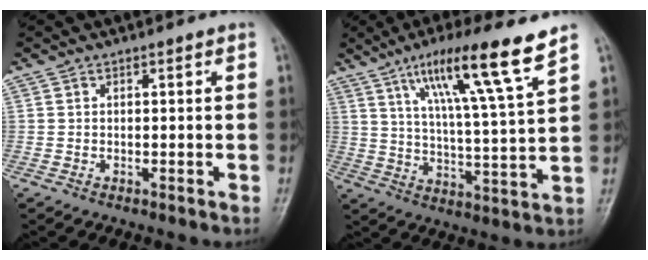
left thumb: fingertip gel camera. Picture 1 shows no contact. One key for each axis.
{"total": 15.7, "fx": 9.6, "fy": 0.5, "fz": 12.4, "tx": -0.205, "ty": -0.041, "tz": 0.159}